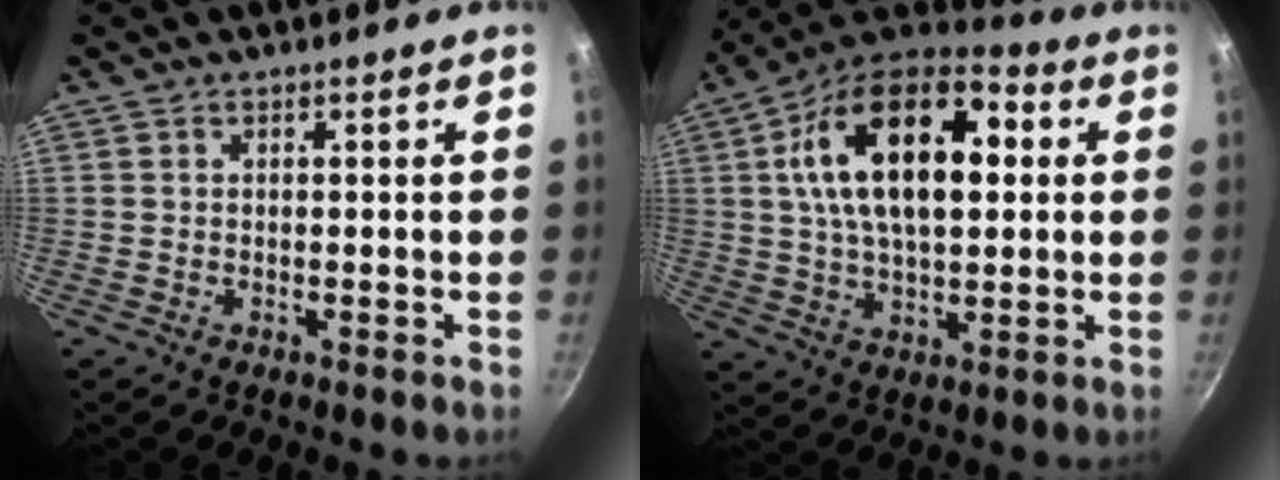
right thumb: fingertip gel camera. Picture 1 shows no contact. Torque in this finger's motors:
{"motor_torque": [-1.14, 2.30, 0.63, 0.02, 0.51]}